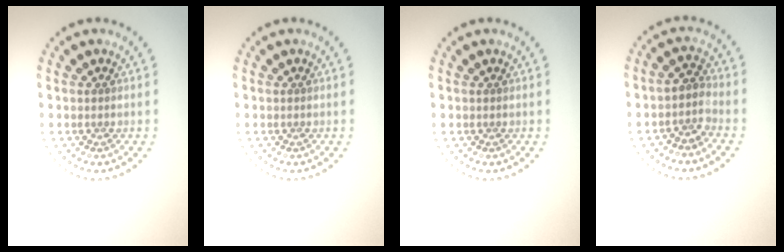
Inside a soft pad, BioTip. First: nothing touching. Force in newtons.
{"total": 0.0}
{"total": 0.0}
{"total": 1.9, "press": 1.4, "slide": 1.2}